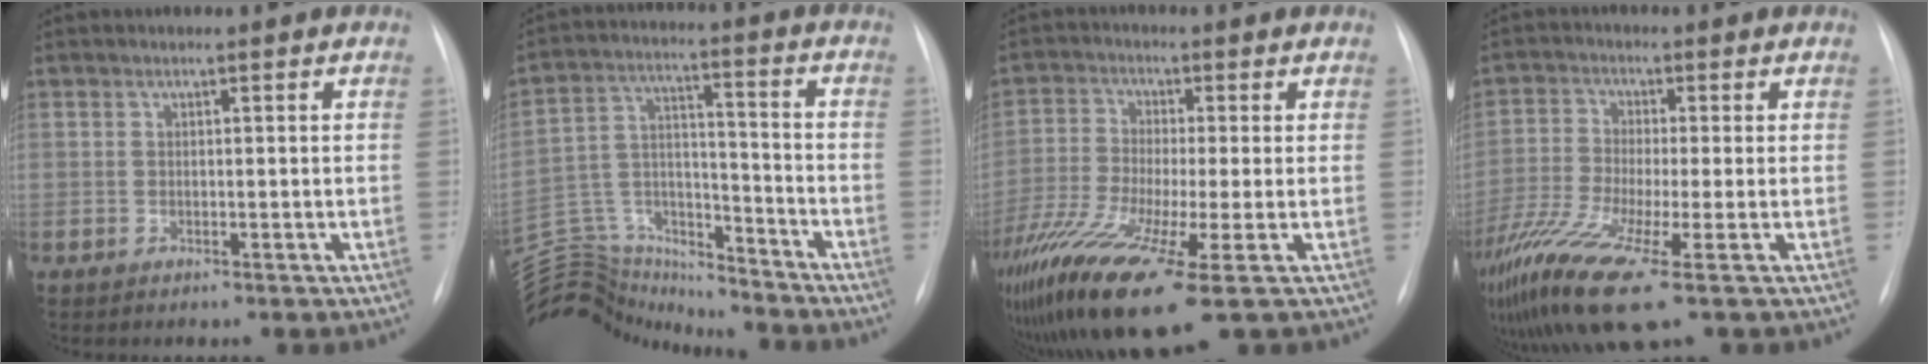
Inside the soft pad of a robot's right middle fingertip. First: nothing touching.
{"total": 20.3, "force": [-19.3, 5.0, 4.1], "torque": [-0.123, 0.036, -0.314]}
{"total": 14.7, "force": [-8.3, 1.0, 12.1], "torque": [-0.252, -0.048, -0.150]}
{"total": 15.2, "force": [-8.6, 2.0, 12.4], "torque": [-0.282, -0.046, -0.159]}